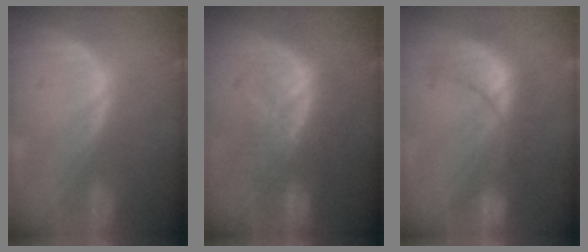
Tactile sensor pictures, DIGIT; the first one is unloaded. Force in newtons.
{"total": 8.1, "press": 7.9, "slide": 1.6}
{"total": 8.3, "press": 8.3, "slide": 0.1}